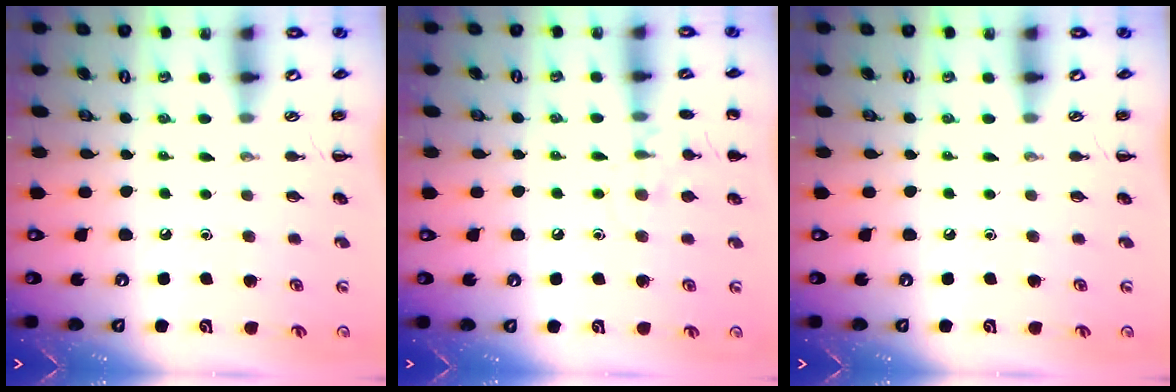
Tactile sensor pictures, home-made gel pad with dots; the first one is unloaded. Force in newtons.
{"total": 8.9, "press": 8.7, "slide": 2.0}
{"total": 0.0}